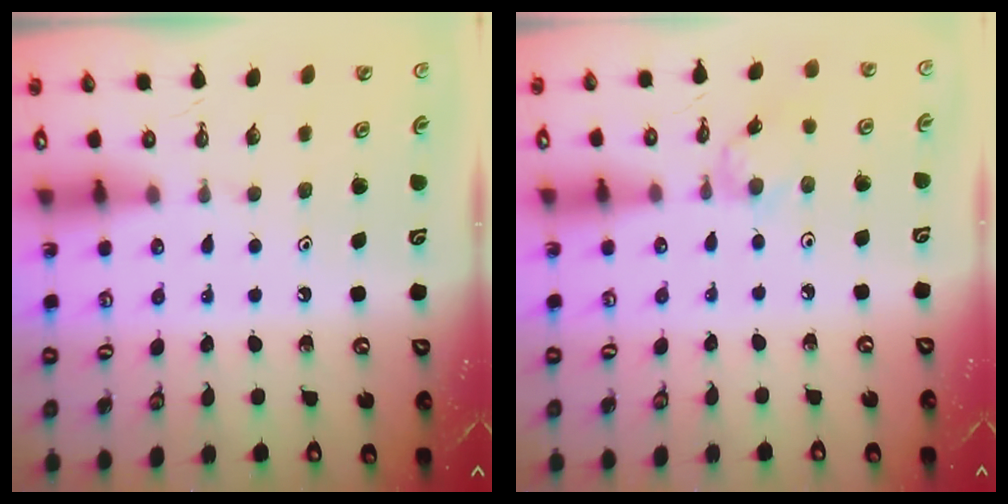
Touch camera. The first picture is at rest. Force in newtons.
{"total": 1.7, "press": 1.6, "slide": 0.4}